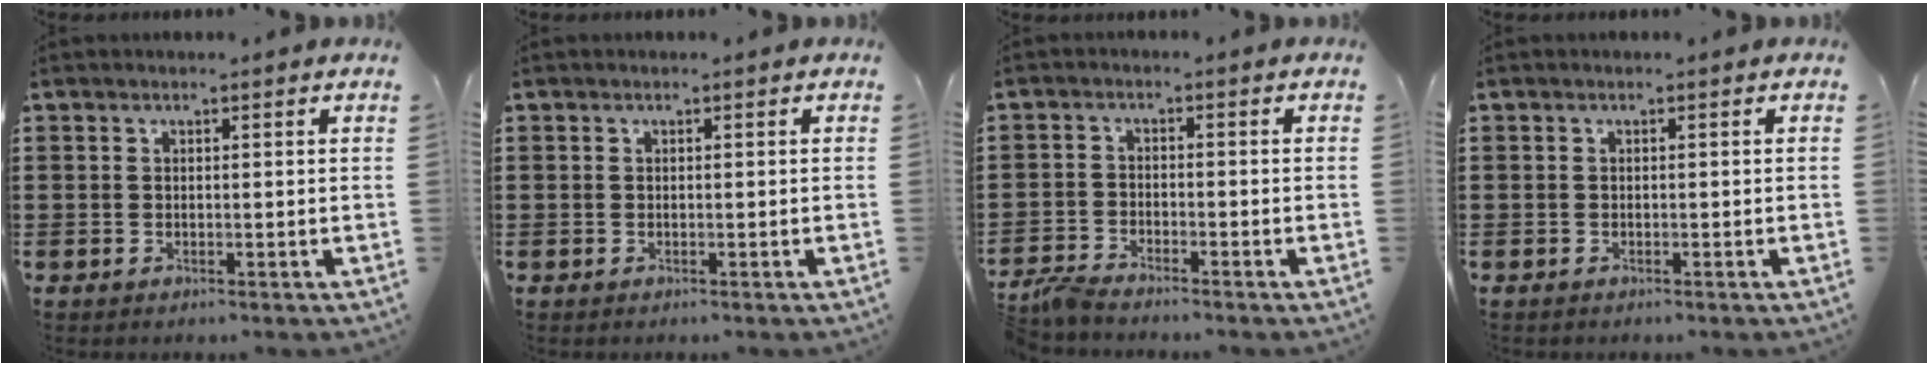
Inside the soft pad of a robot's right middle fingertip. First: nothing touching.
{"total": 0.0}
{"total": 2.9, "force": [-2.8, 0.1, 0.8], "torque": [-0.038, -0.003, -0.063]}
{"total": 0.0}